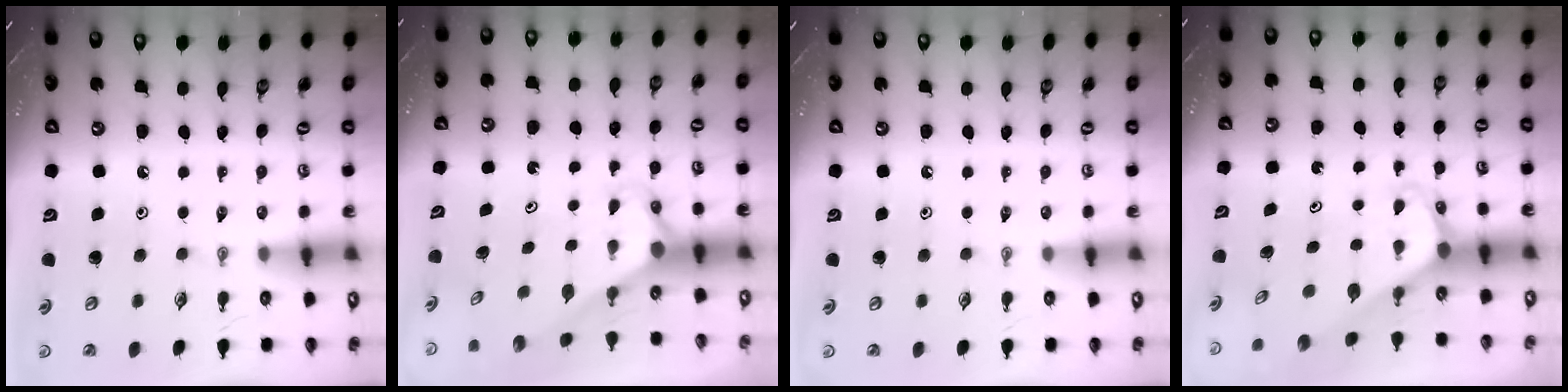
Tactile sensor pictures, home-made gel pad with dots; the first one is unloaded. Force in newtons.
{"total": 2.7, "press": 2.7, "slide": 0.0}
{"total": 0.0}
{"total": 2.2, "press": 2.2, "slide": 0.1}